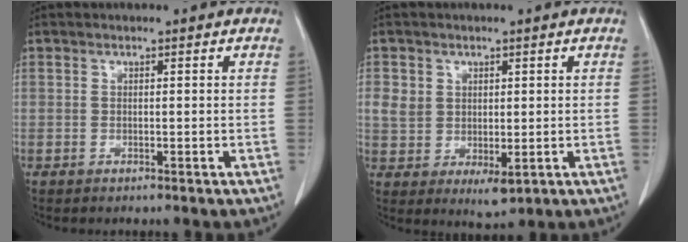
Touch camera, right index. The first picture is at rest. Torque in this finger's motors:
{"motor_torque": [0.24, -0.03, 0.12, 0.09]}